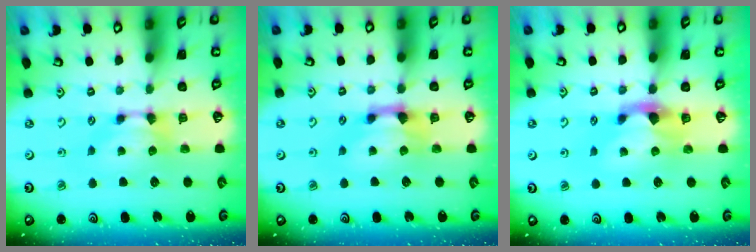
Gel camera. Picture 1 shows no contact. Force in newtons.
{"total": 1.5, "press": 0.6, "slide": 1.4}
{"total": 2.2, "press": 1.9, "slide": 1.2}